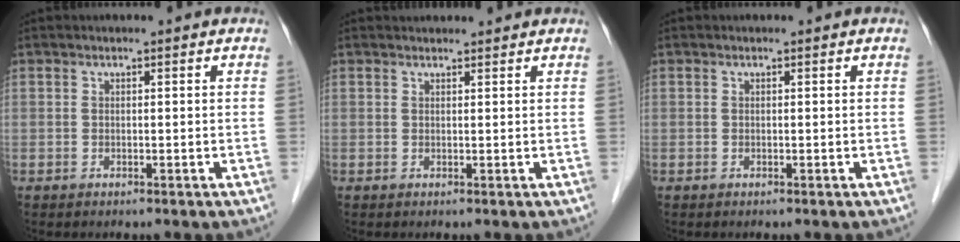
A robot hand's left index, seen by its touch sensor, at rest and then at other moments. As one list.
[{"total": 2.8, "force": [2.8, 0.4, 0.4], "torque": [-0.009, 0.021, 0.036]}, {"total": 0.0}]